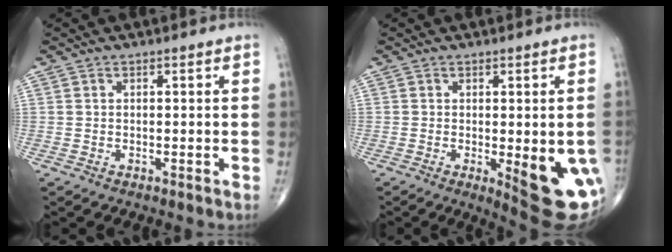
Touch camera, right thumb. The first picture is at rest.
{"total": 12.5, "force": [-3.0, 4.0, 11.5], "torque": [-0.118, -0.019, -0.024]}